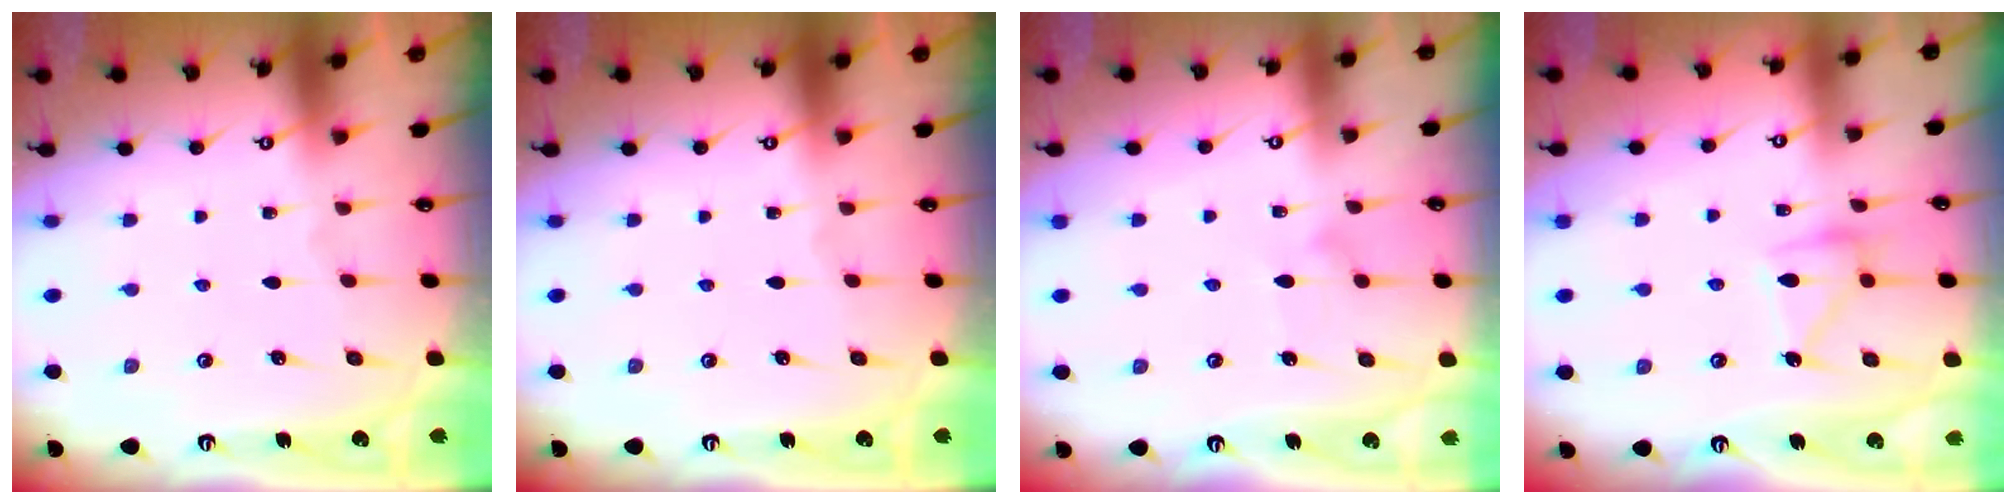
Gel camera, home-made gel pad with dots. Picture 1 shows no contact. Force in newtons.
{"total": 0.0}
{"total": 7.4, "press": 7.4, "slide": 0.4}
{"total": 12.3, "press": 12.3, "slide": 0.8}